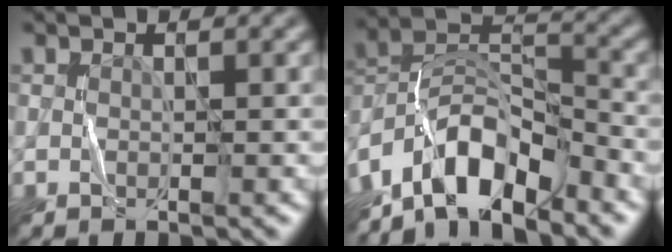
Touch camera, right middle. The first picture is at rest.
{"total": 8.8, "force": [-6.6, 3.4, 4.7], "torque": [-0.068, 0.007, -0.134]}